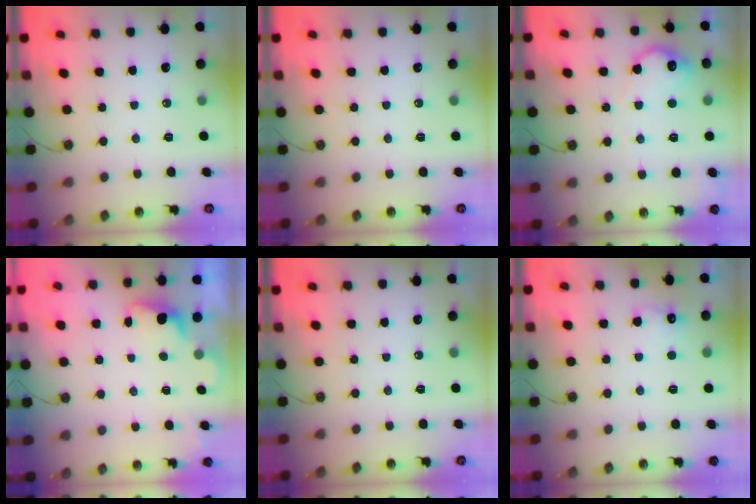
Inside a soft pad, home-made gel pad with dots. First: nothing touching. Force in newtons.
{"total": 0.0}
{"total": 11.9, "press": 11.9, "slide": 0.5}
{"total": 0.9, "press": 0.6, "slide": 0.7}
{"total": 0.0}
{"total": 6.2, "press": 6.1, "slide": 1.2}